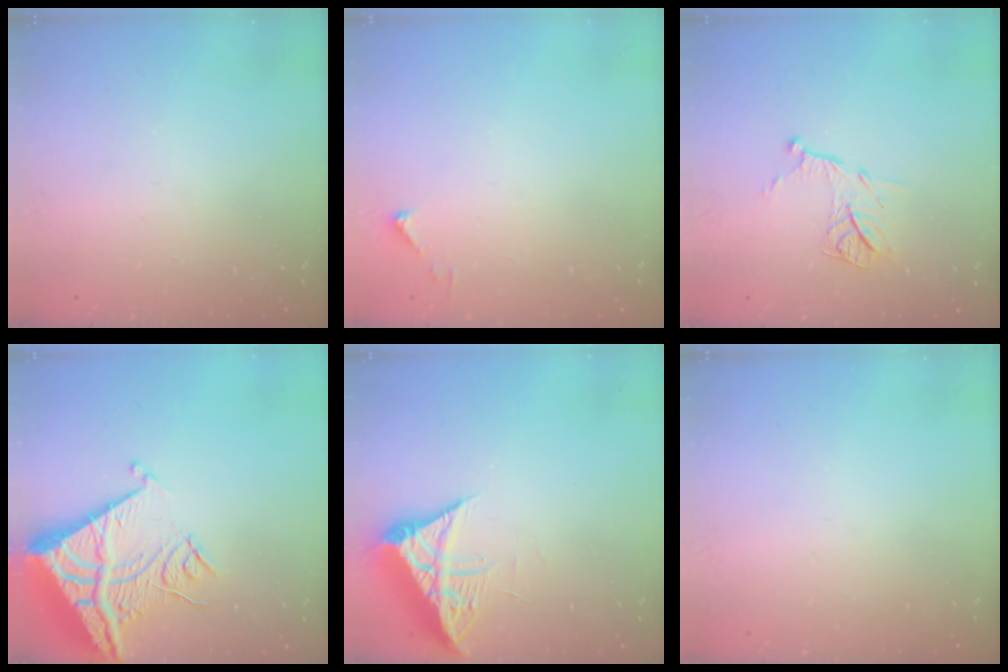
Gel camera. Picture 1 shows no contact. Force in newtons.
{"total": 2.7, "press": 2.7, "slide": 0.3}
{"total": 11.8, "press": 11.8, "slide": 0.8}
{"total": 16.7, "press": 16.6, "slide": 1.8}
{"total": 8.1, "press": 8.0, "slide": 0.8}
{"total": 0.0}